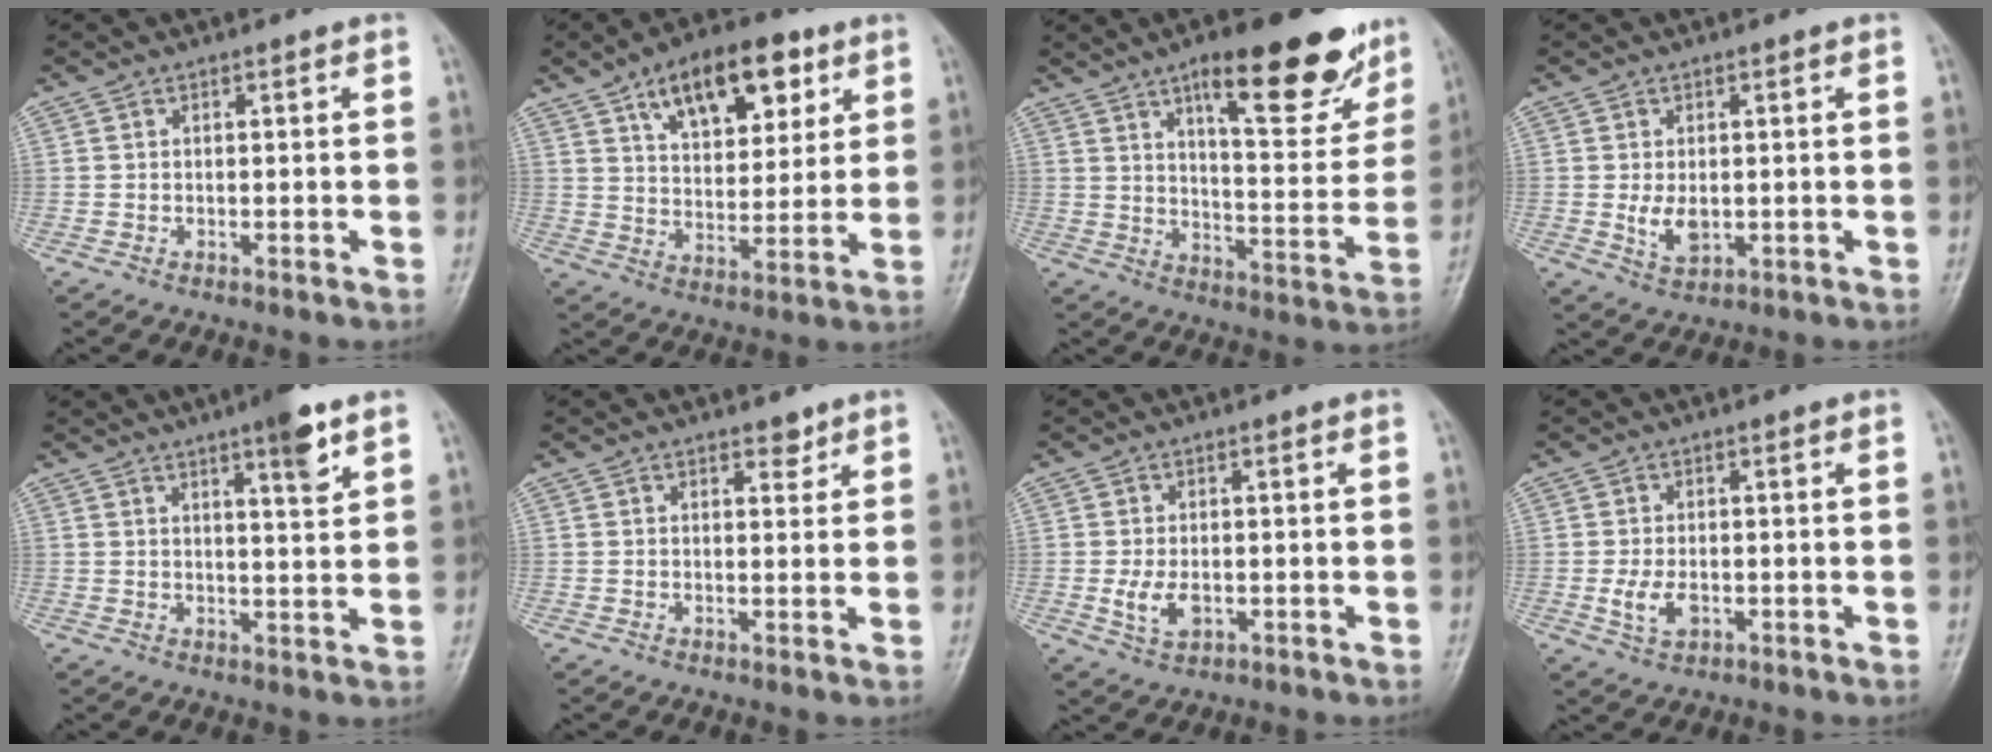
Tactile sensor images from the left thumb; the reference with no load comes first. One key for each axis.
{"total": 16.1, "fx": 8.2, "fy": 8.4, "fz": 11.1, "tx": -0.125, "ty": -0.026, "tz": 0.131}
{"total": 20.6, "fx": 12.5, "fy": 6.6, "fz": 15.1, "tx": -0.164, "ty": -0.057, "tz": 0.182}
{"total": 4.5, "fx": -0.1, "fy": 2.7, "fz": 3.6, "tx": -0.057, "ty": -0.011, "tz": 0.004}
{"total": 6.6, "fx": 4.0, "fy": 1.0, "fz": 5.1, "tx": -0.069, "ty": -0.023, "tz": 0.057}
{"total": 2.1, "fx": 1.6, "fy": 1.1, "fz": 0.9, "tx": 0.000, "ty": -0.010, "tz": 0.022}
{"total": 4.5, "fx": -0.7, "fy": 2.7, "fz": 3.5, "tx": -0.067, "ty": -0.007, "tz": -0.009}
{"total": 4.2, "fx": -0.9, "fy": 2.5, "fz": 3.3, "tx": -0.067, "ty": -0.005, "tz": -0.013}